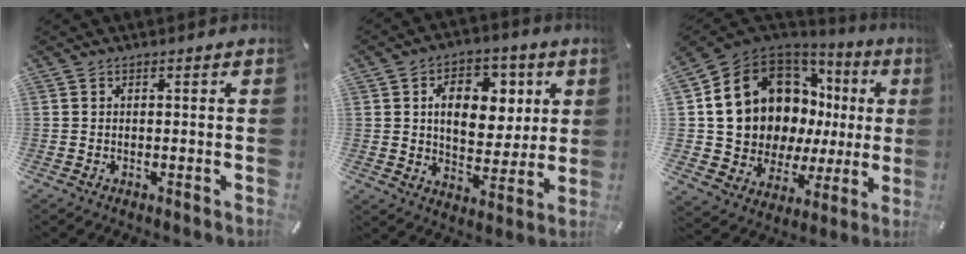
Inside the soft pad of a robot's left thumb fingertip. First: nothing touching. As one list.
[{"total": 13.1, "force": [3.9, 9.4, 8.3], "torque": [-0.112, -0.008, 0.067]}, {"total": 18.8, "force": [6.5, 14.1, 10.6], "torque": [-0.202, -0.059, 0.146]}]